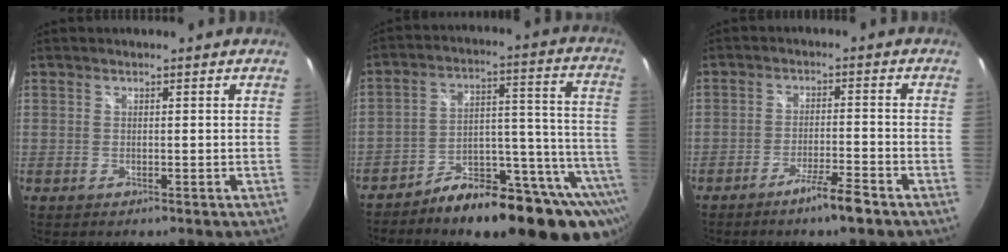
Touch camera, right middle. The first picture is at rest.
{"total": 22.8, "force": [-17.4, 7.3, 12.9], "torque": [-0.130, 0.013, -0.241]}
{"total": 5.3, "force": [-4.0, -0.1, 3.5], "torque": [-0.076, -0.002, -0.069]}